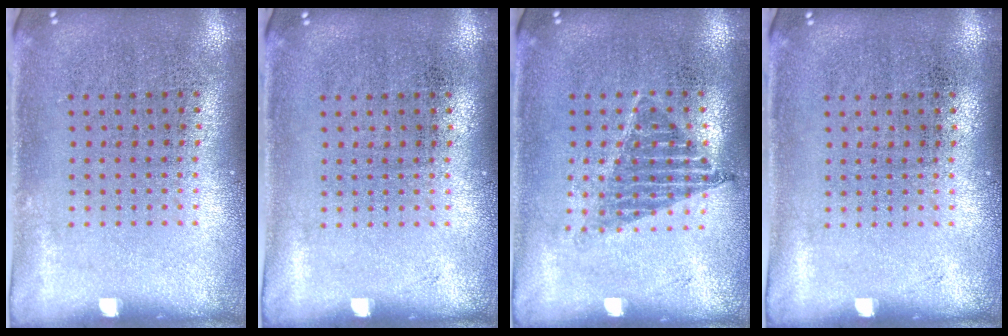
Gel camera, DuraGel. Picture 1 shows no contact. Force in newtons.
{"total": 0.0}
{"total": 1.1, "press": 0.9, "slide": 0.6}
{"total": 0.0}